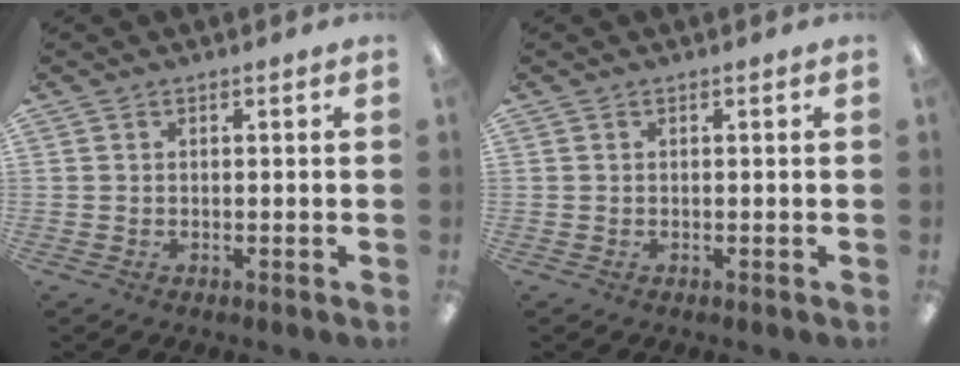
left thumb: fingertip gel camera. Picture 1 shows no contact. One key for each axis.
{"total": 0.0}